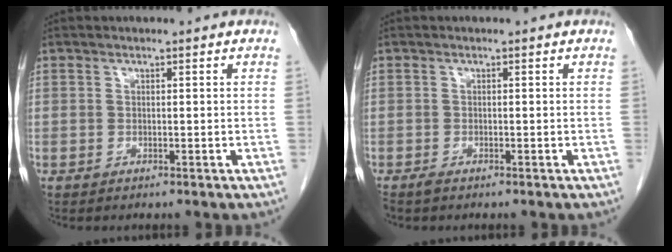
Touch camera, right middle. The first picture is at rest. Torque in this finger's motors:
{"motor_torque": [0.26, -0.09, -0.01, 0.00]}